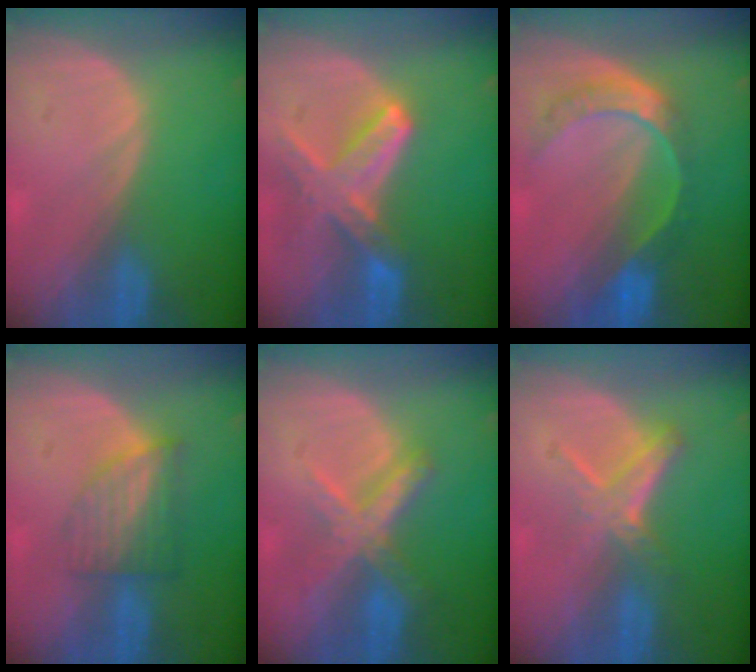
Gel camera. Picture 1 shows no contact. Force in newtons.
{"total": 8.1, "press": 7.1, "slide": 3.9}
{"total": 7.9, "press": 6.5, "slide": 4.4}
{"total": 6.3, "press": 5.6, "slide": 2.9}
{"total": 7.2, "press": 6.1, "slide": 3.8}
{"total": 4.9, "press": 4.8, "slide": 0.9}